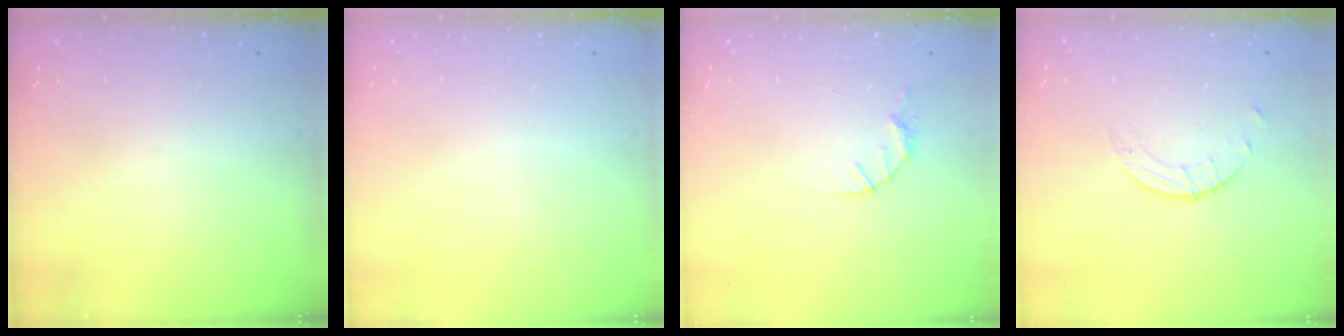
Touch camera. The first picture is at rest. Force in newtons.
{"total": 0.0}
{"total": 4.1, "press": 4.1, "slide": 0.5}
{"total": 2.6, "press": 2.6, "slide": 0.2}